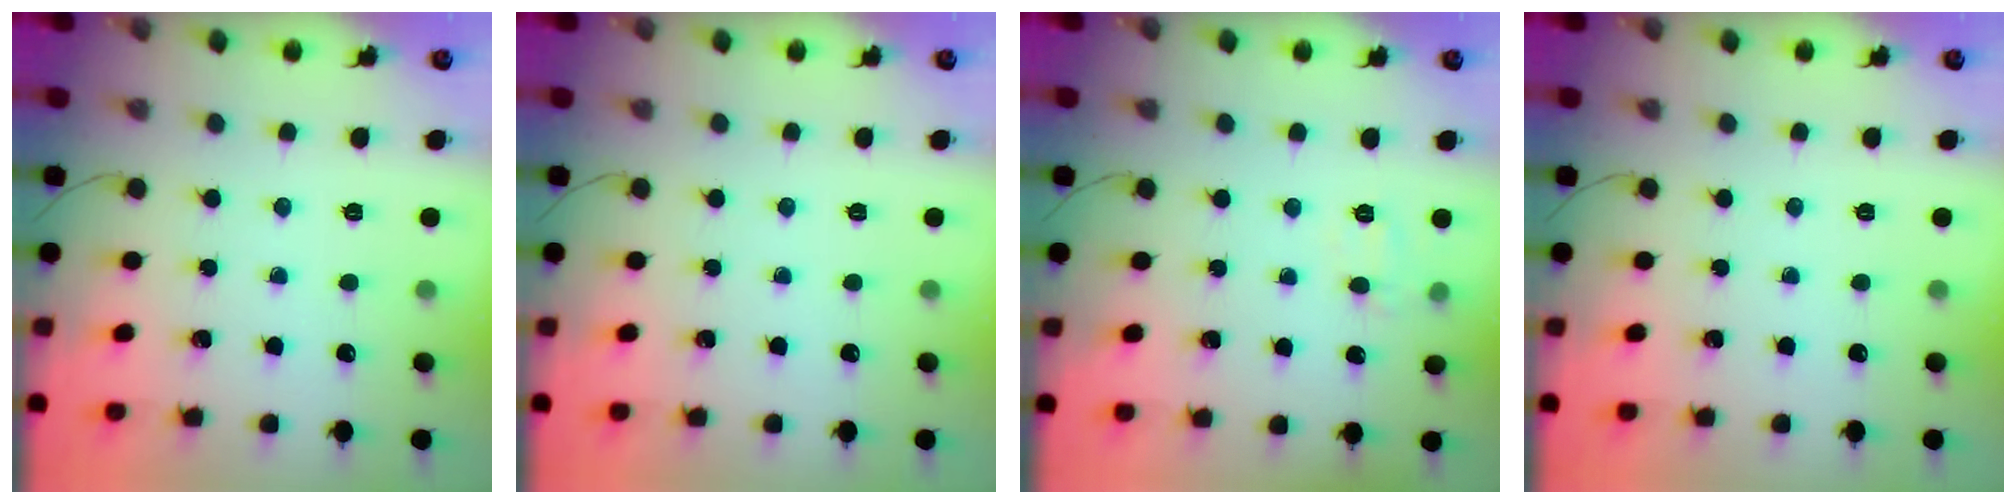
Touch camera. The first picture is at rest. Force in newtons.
{"total": 0.0}
{"total": 6.7, "press": 6.5, "slide": 1.4}
{"total": 0.0}